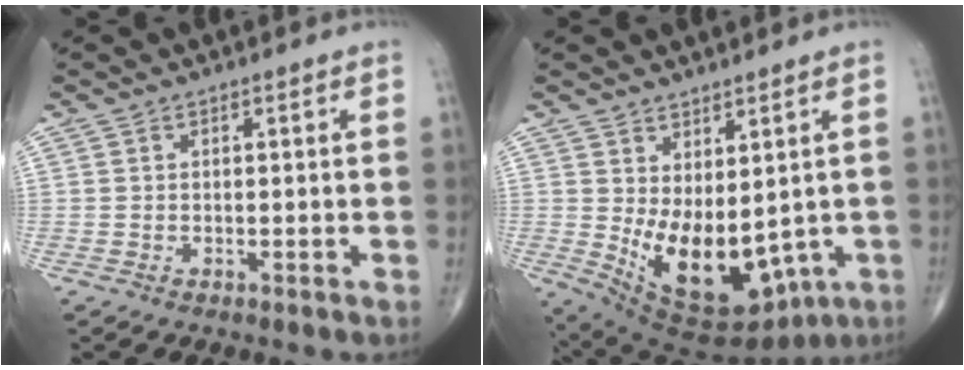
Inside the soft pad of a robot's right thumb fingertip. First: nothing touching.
{"total": 15.5, "force": [-1.0, 8.6, 12.8], "torque": [-0.191, -0.021, 0.019]}